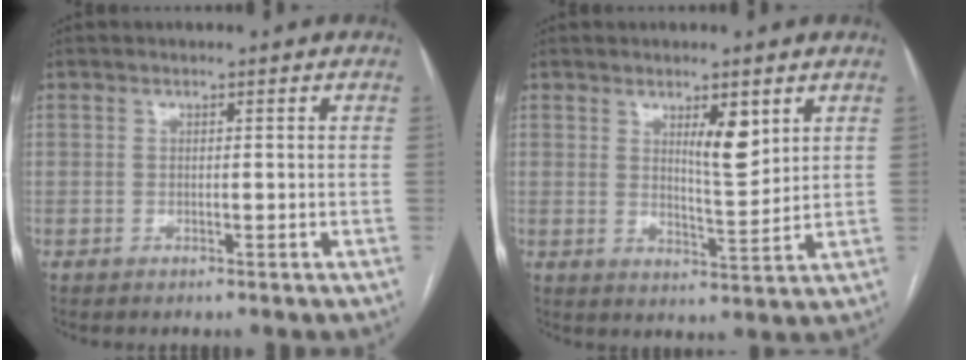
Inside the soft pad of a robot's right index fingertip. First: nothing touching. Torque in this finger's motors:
{"motor_torque": [-0.08, 0.18, 0.01, 0.02]}